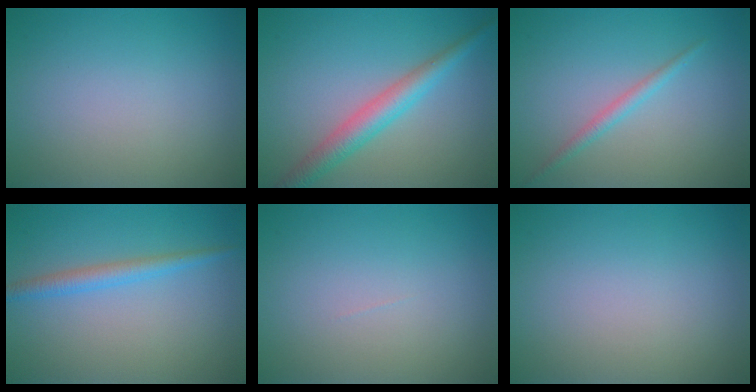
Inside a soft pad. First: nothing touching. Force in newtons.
{"total": 3.6, "press": 3.6, "slide": 0.1}
{"total": 1.3, "press": 1.3, "slide": 0.1}
{"total": 2.1, "press": 2.1, "slide": 0.1}
{"total": 0.0}
{"total": 0.0}